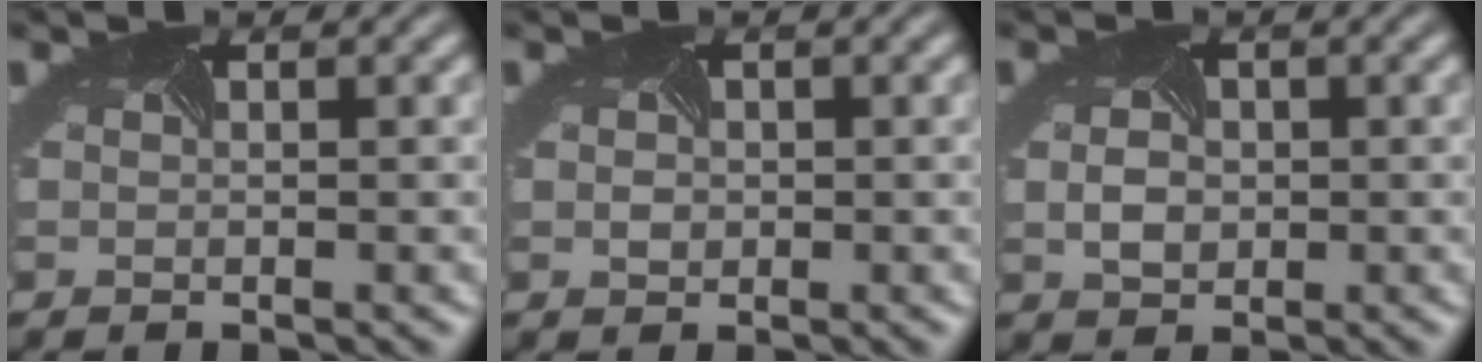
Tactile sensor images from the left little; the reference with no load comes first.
{"total": 1.1, "force": [-0.1, 1.0, 0.3], "torque": [-0.007, -0.004, 0.000]}
{"total": 2.6, "force": [-0.1, 2.1, 1.5], "torque": [-0.031, 0.000, 0.001]}